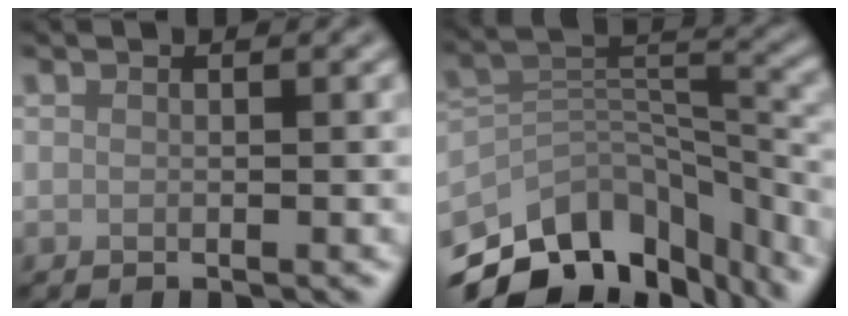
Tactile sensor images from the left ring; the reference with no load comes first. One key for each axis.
{"total": 12.1, "fx": -8.8, "fy": 6.2, "fz": 5.4, "tx": -0.107, "ty": 0.008, "tz": -0.141}